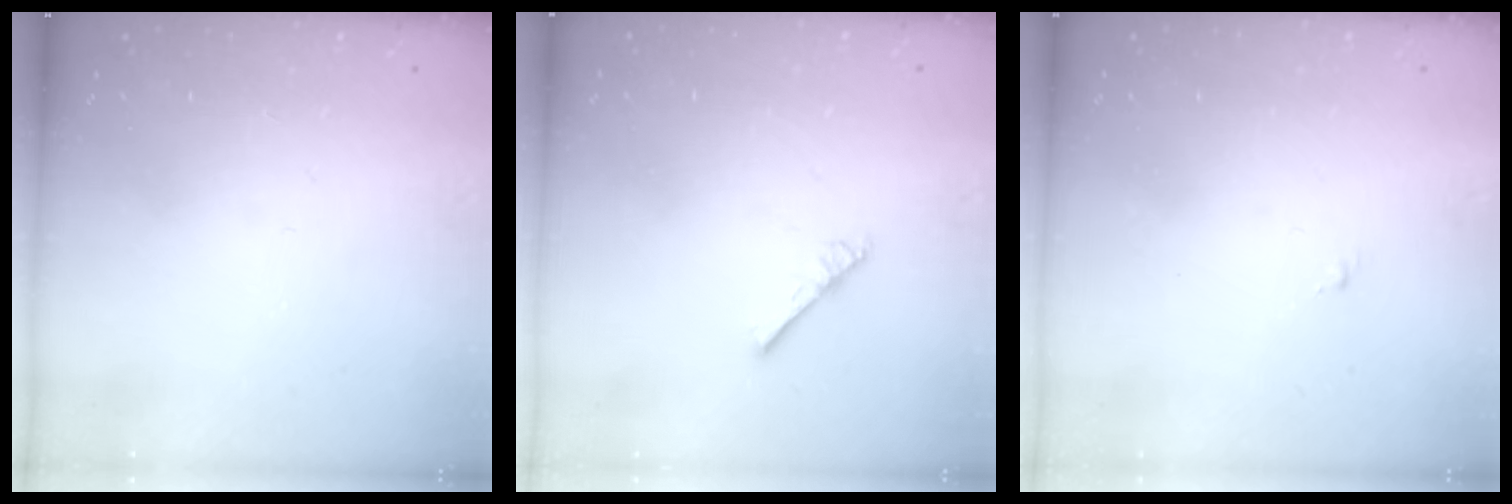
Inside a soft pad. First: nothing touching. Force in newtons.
{"total": 3.3, "press": 3.3, "slide": 0.3}
{"total": 0.7, "press": 0.7, "slide": 0.2}